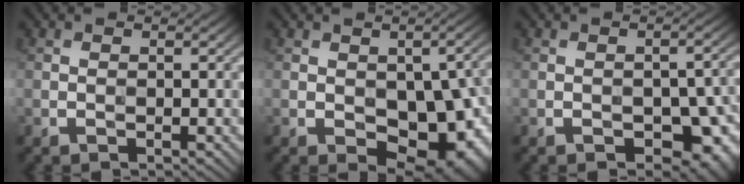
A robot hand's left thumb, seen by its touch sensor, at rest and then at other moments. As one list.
[{"total": 13.3, "force": [-3.2, 7.4, 10.6], "torque": [-0.134, -0.021, -0.039]}, {"total": 7.9, "force": [-3.5, 4.2, 5.7], "torque": [-0.069, -0.010, -0.042]}]